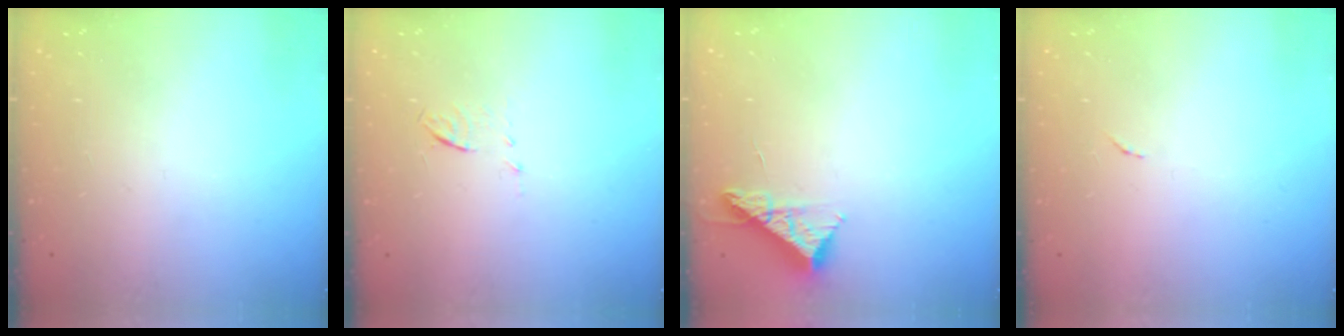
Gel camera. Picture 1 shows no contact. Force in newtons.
{"total": 4.2, "press": 4.1, "slide": 0.9}
{"total": 8.9, "press": 8.9, "slide": 0.3}
{"total": 3.3, "press": 3.3, "slide": 0.1}